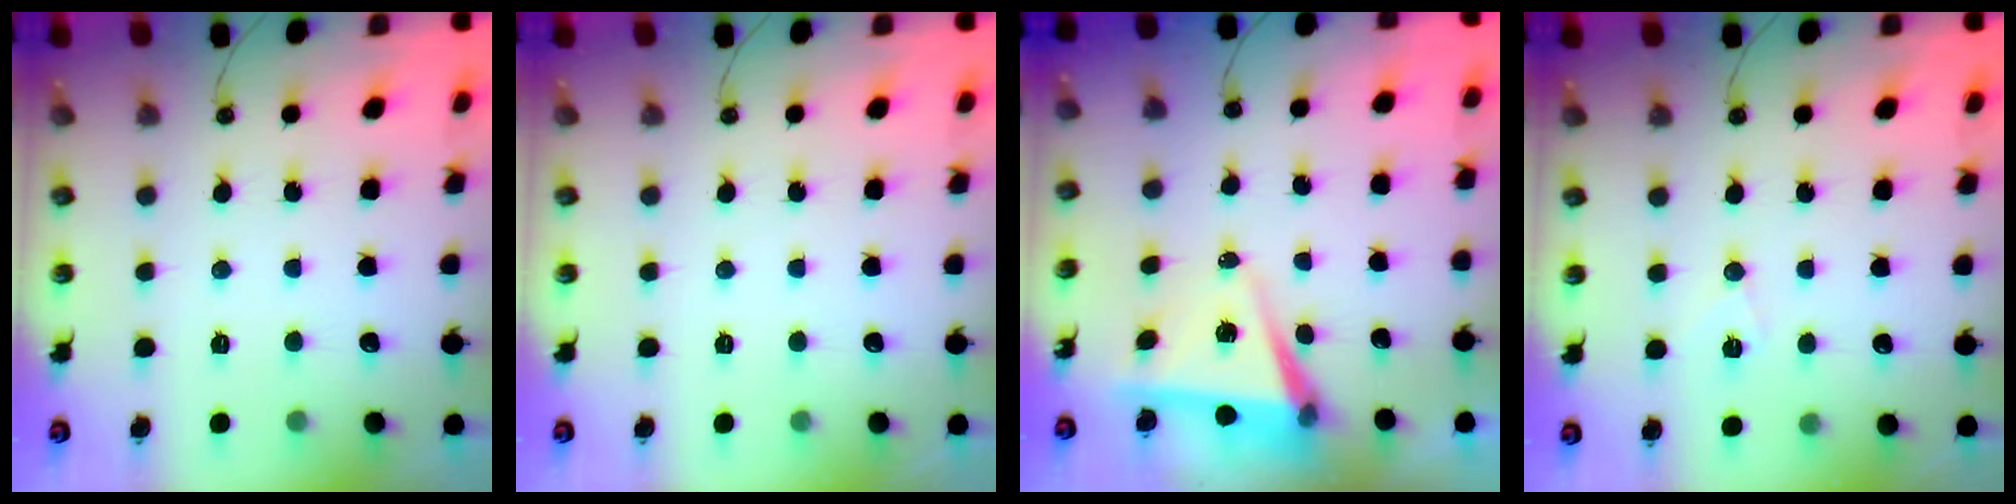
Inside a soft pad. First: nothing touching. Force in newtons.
{"total": 0.0}
{"total": 6.6, "press": 4.9, "slide": 4.5}
{"total": 6.1, "press": 5.3, "slide": 2.9}